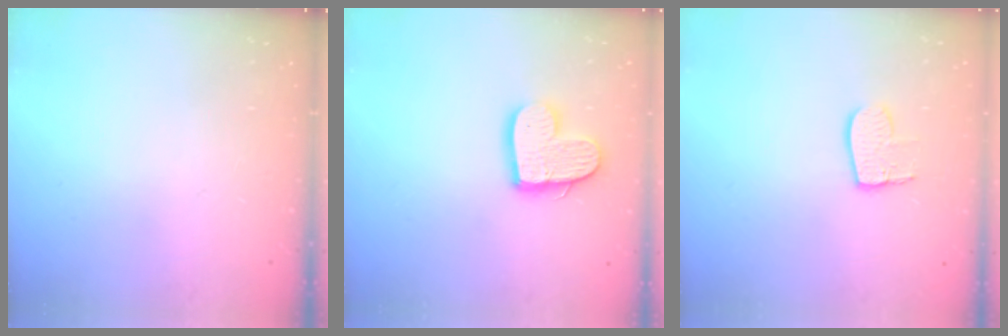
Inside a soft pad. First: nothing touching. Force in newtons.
{"total": 12.5, "press": 12.4, "slide": 1.1}
{"total": 8.3, "press": 8.3, "slide": 0.7}